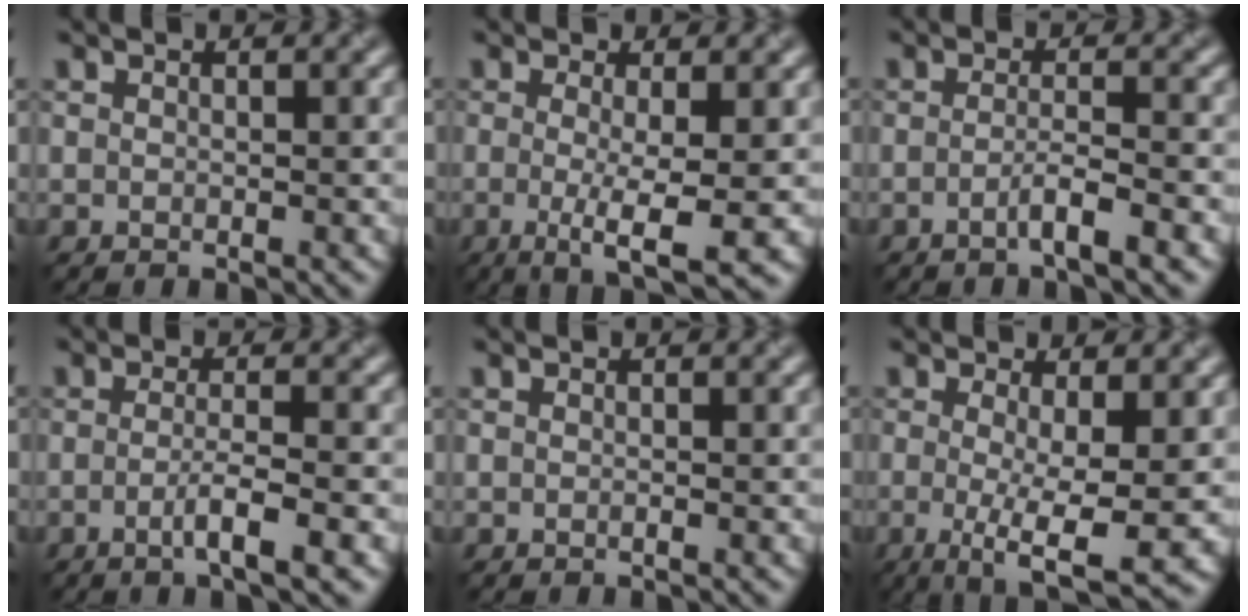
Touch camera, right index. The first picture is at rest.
{"total": 5.3, "force": [-1.5, 0.8, 5.0], "torque": [-0.078, -0.005, -0.015]}
{"total": 2.9, "force": [-1.7, 0.3, 2.3], "torque": [-0.035, 0.010, -0.028]}
{"total": 3.5, "force": [-1.6, 0.6, 3.1], "torque": [-0.049, 0.003, -0.021]}
{"total": 0.6, "force": [-0.2, 0.2, 0.6], "torque": [-0.007, 0.002, -0.006]}
{"total": 7.0, "force": [-1.5, 1.6, 6.7], "torque": [-0.098, -0.006, -0.015]}